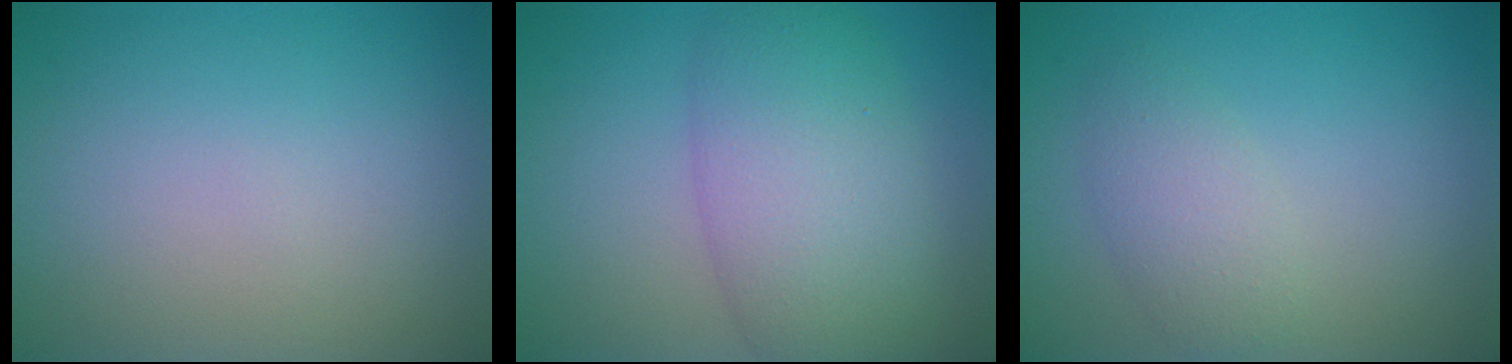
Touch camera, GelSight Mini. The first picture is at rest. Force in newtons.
{"total": 7.4, "press": 7.4, "slide": 0.2}
{"total": 2.5, "press": 2.5, "slide": 0.0}